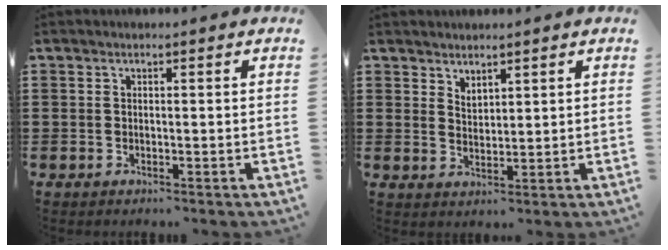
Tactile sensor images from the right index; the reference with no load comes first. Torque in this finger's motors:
{"motor_torque": [-0.20, 0.29, 0.01, 0.00]}